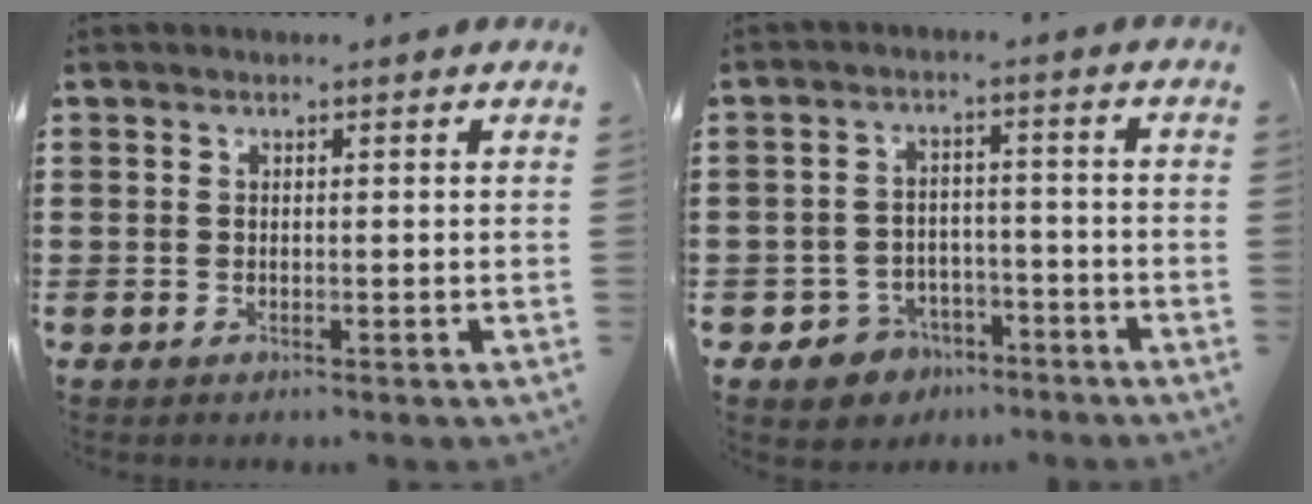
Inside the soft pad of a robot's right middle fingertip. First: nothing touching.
{"total": 4.0, "force": [-3.3, 2.2, 0.2], "torque": [-0.022, 0.007, -0.069]}